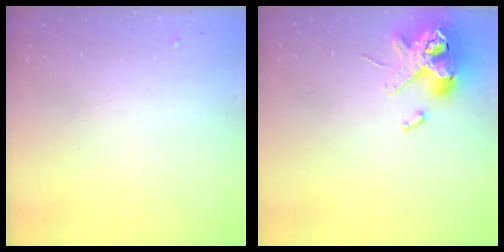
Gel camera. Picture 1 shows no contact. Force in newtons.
{"total": 12.3, "press": 12.1, "slide": 1.9}